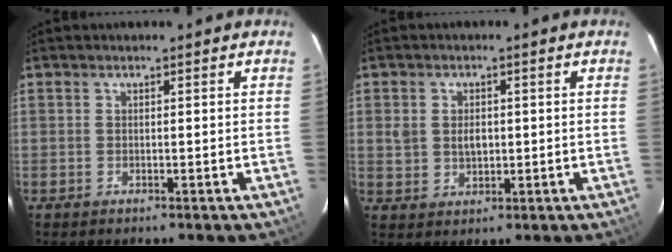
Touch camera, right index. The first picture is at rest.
{"total": 4.2, "force": [0.4, 3.2, 2.6], "torque": [-0.046, 0.005, 0.013]}